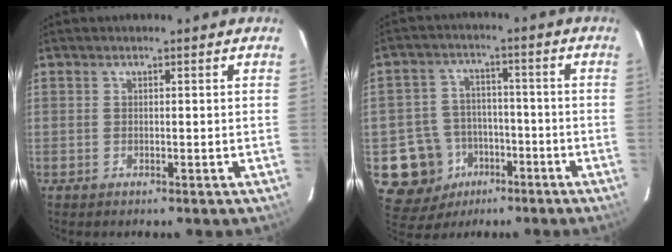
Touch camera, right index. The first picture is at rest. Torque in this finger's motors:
{"motor_torque": [-0.22, -0.25, -0.74, -0.21]}